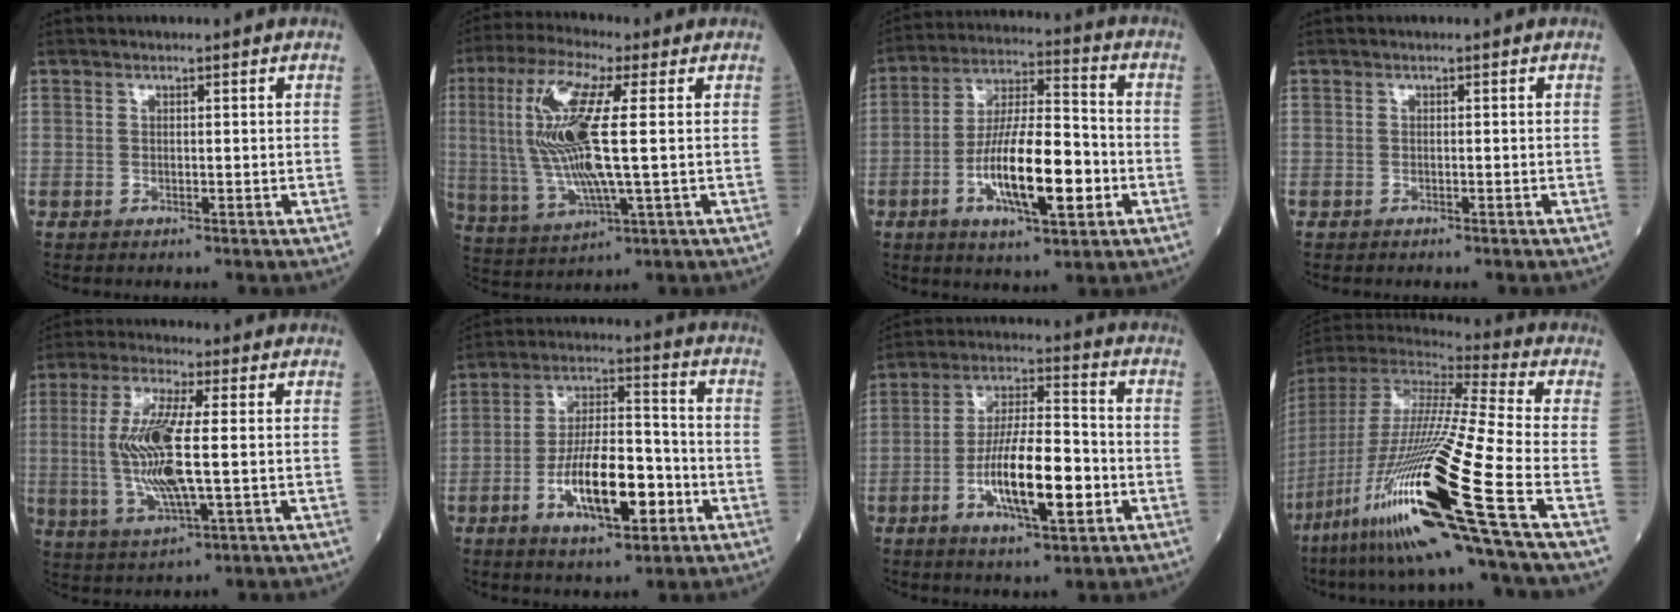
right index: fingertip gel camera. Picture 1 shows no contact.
{"total": 14.9, "force": [1.9, 1.7, 14.7], "torque": [-0.326, 0.006, 0.033]}
{"total": 15.0, "force": [-4.2, 3.6, 13.9], "torque": [-0.253, 0.000, -0.073]}
{"total": 0.6, "force": [-0.5, 0.1, 0.2], "torque": [-0.007, -0.001, -0.010]}
{"total": 11.5, "force": [0.0, 2.1, 11.3], "torque": [-0.245, -0.003, 0.001]}
{"total": 13.1, "force": [-4.5, 4.2, 11.5], "torque": [-0.207, 0.007, -0.075]}
{"total": 13.4, "force": [-3.8, 3.2, 12.5], "torque": [-0.227, 0.000, -0.064]}
{"total": 30.0, "force": [-13.0, 0.0, 27.1], "torque": [-0.536, -0.067, -0.245]}